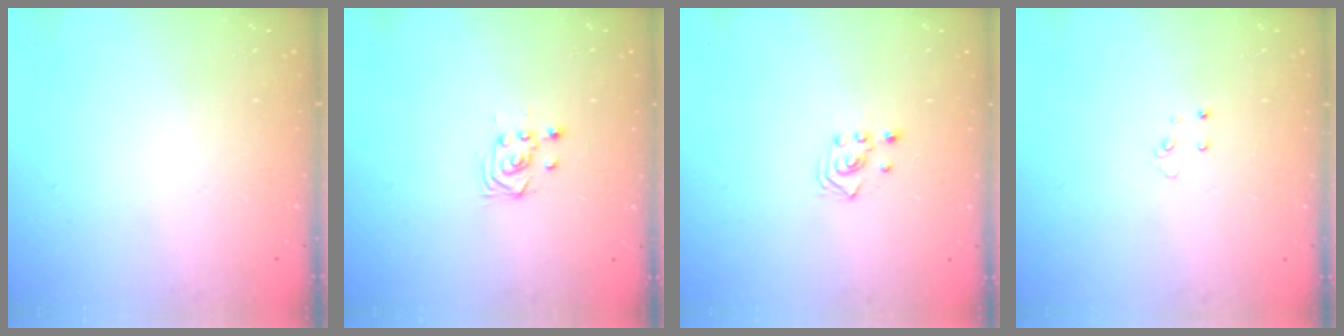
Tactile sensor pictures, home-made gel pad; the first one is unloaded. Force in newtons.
{"total": 3.6, "press": 3.5, "slide": 1.2}
{"total": 2.5, "press": 2.3, "slide": 1.0}
{"total": 2.9, "press": 2.9, "slide": 0.2}